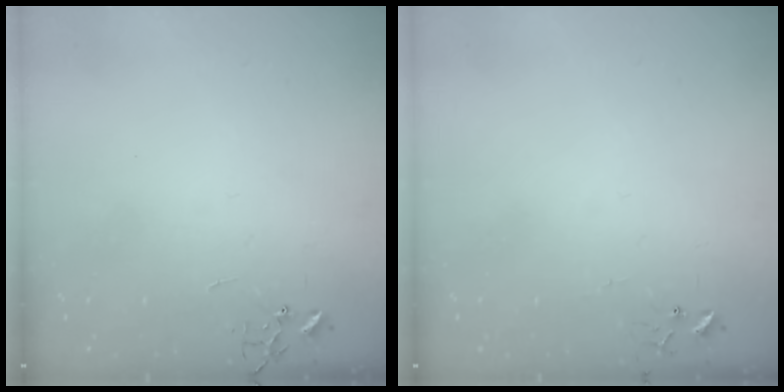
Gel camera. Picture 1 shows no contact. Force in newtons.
{"total": 7.0, "press": 7.0, "slide": 0.6}